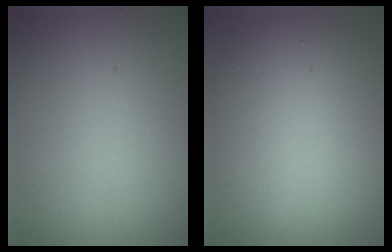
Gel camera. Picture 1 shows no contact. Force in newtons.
{"total": 8.8, "press": 8.8, "slide": 0.9}